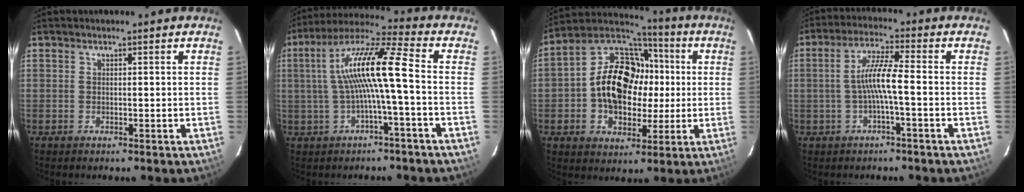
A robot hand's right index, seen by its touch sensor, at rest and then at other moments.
{"total": 12.7, "force": [-0.3, 0.9, 12.7], "torque": [-0.245, 0.022, -0.003]}
{"total": 17.8, "force": [0.0, 13.1, 12.1], "torque": [-0.239, 0.046, 0.002]}
{"total": 6.2, "force": [-1.4, 0.0, 6.1], "torque": [-0.128, 0.009, -0.024]}